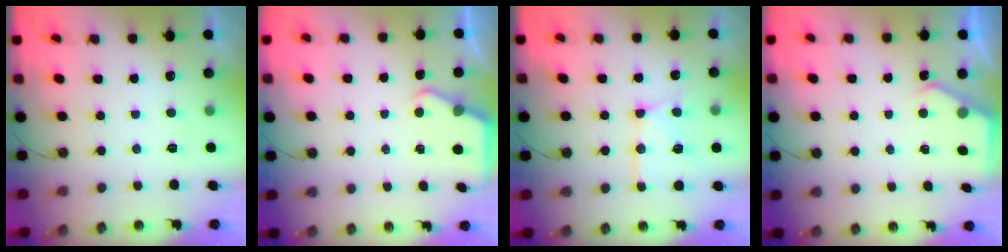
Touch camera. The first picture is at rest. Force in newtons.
{"total": 2.8, "press": 2.8, "slide": 0.0}
{"total": 13.5, "press": 13.5, "slide": 1.3}
{"total": 2.4, "press": 2.4, "slide": 0.3}